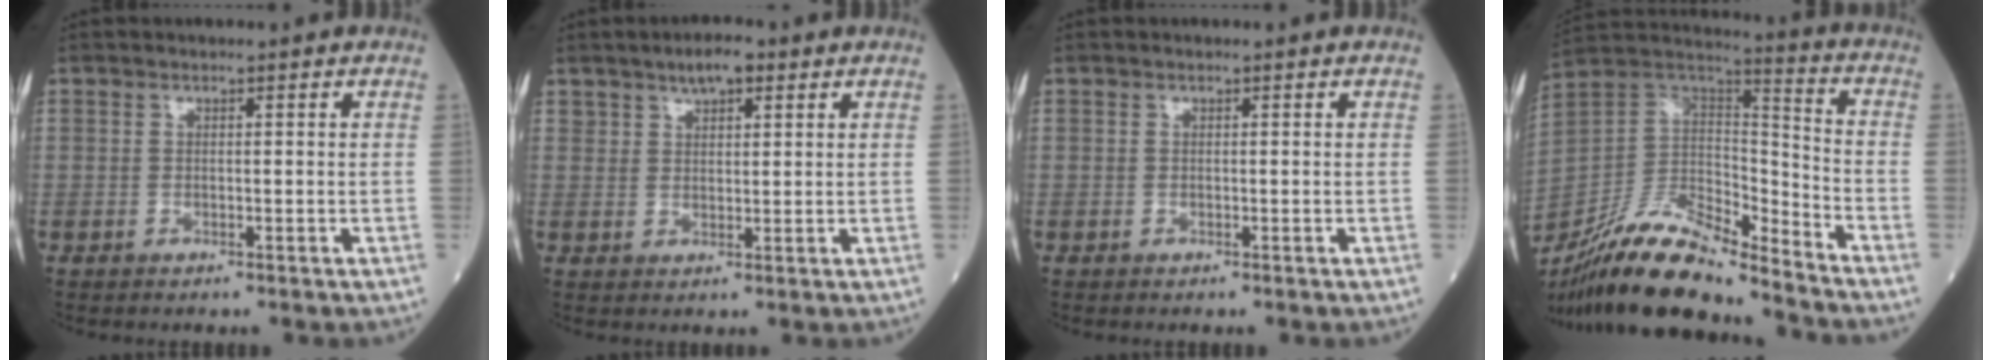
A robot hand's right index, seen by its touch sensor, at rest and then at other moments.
{"total": 4.2, "force": [2.7, 1.8, 2.7], "torque": [-0.044, 0.008, 0.045]}
{"total": 0.0}
{"total": 19.2, "force": [-16.2, 3.4, 9.7], "torque": [-0.197, 0.014, -0.300]}